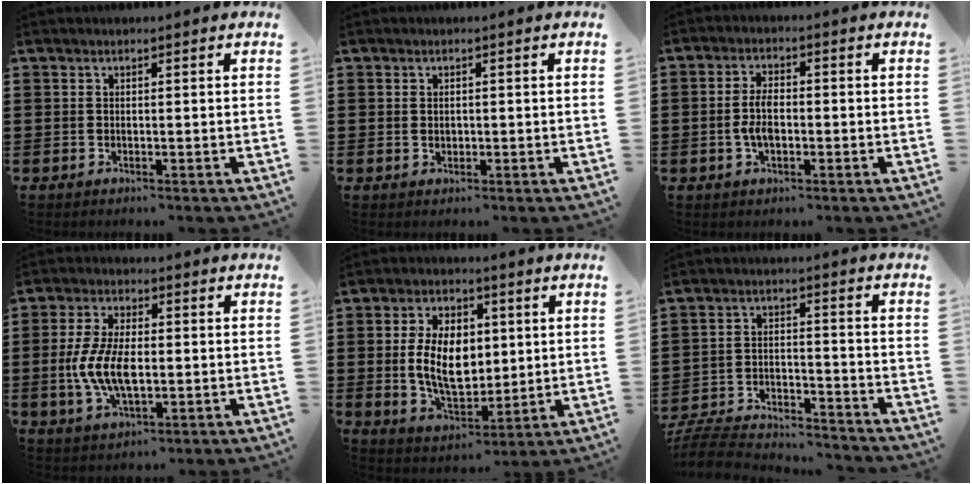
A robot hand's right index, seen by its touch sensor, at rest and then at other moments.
{"total": 1.0, "force": [0.2, 0.7, 0.7], "torque": [-0.016, 0.005, 0.003]}
{"total": 4.6, "force": [-0.7, 2.2, 3.9], "torque": [-0.086, 0.001, -0.017]}
{"total": 8.4, "force": [-0.9, 4.1, 7.3], "torque": [-0.164, -0.002, -0.021]}
{"total": 10.2, "force": [0.9, 6.4, 7.9], "torque": [-0.159, 0.008, 0.013]}
{"total": 6.7, "force": [-6.5, 0.8, 1.3], "torque": [-0.043, 0.001, -0.134]}